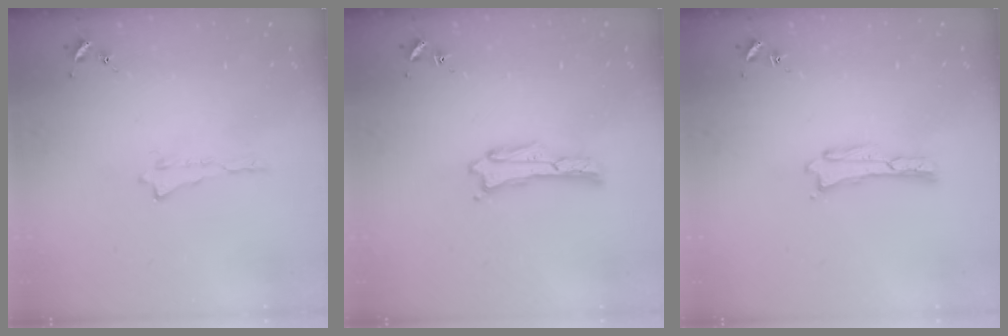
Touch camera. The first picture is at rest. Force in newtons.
{"total": 0.0}
{"total": 0.0}